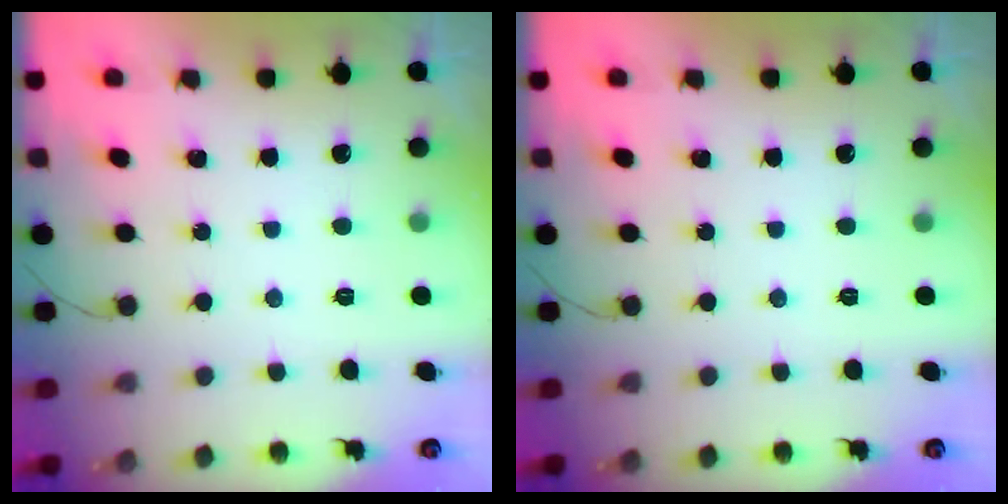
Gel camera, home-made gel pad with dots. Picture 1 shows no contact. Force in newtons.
{"total": 0.0}